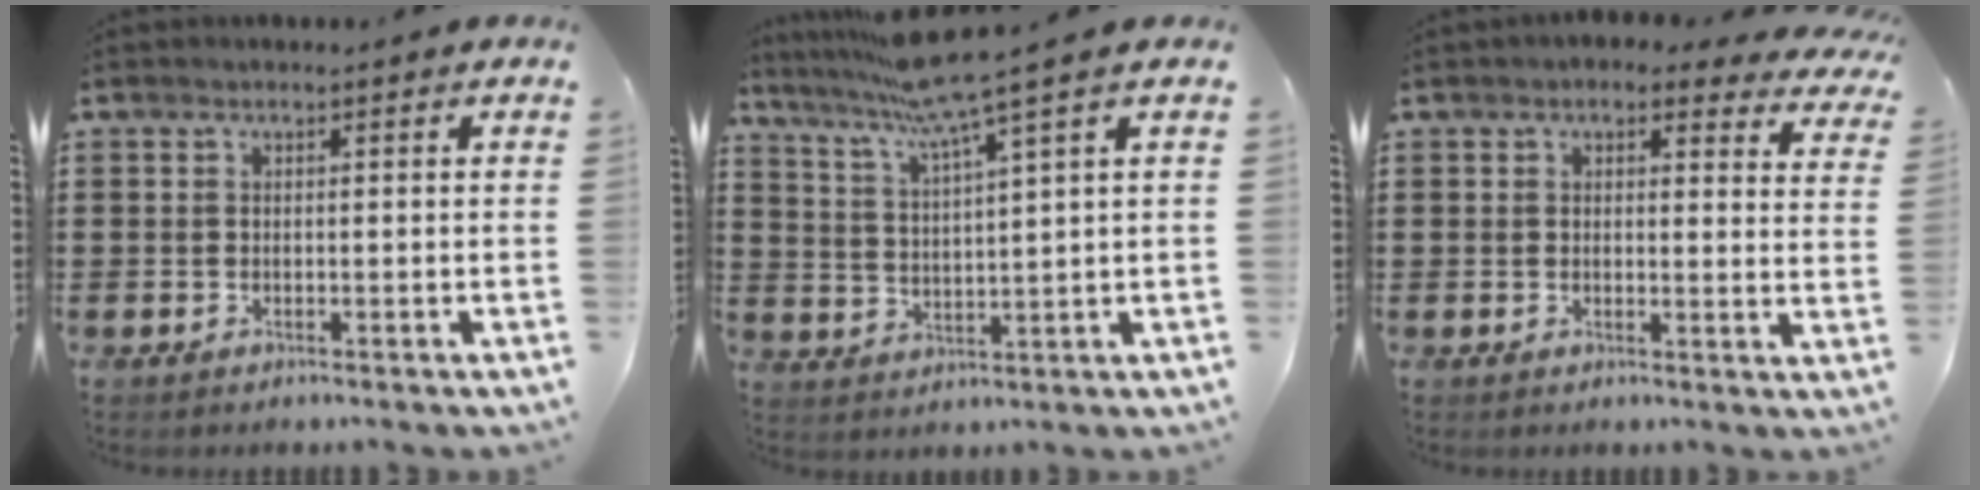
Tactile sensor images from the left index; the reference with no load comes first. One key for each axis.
{"total": 8.0, "fx": 6.2, "fy": -0.9, "fz": 4.9, "tx": -0.115, "ty": -0.024, "tz": 0.106}
{"total": 3.4, "fx": 2.9, "fy": 1.2, "fz": 1.2, "tx": -0.018, "ty": -0.010, "tz": 0.049}